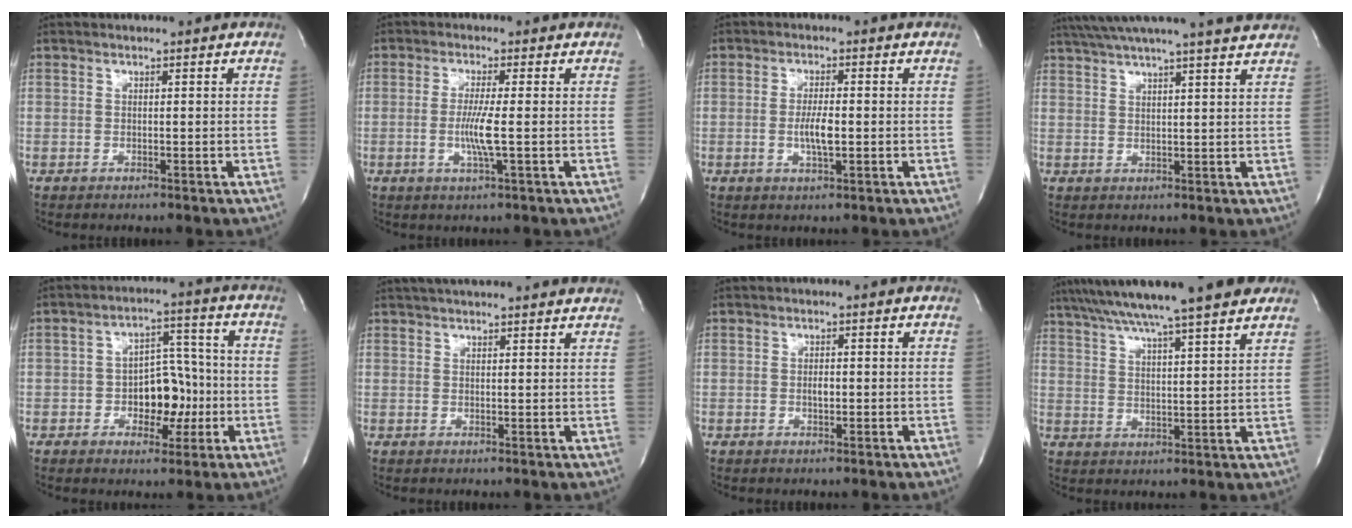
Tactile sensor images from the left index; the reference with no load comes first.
{"total": 4.6, "force": [-0.7, -0.4, 4.5], "torque": [-0.096, -0.011, -0.015]}
{"total": 3.9, "force": [-0.6, 0.7, 3.8], "torque": [-0.077, -0.005, -0.008]}
{"total": 16.3, "force": [14.8, -0.7, 6.9], "torque": [-0.126, 0.001, 0.199]}
{"total": 7.9, "force": [-1.9, 4.7, 6.1], "torque": [-0.093, 0.022, -0.026]}
{"total": 15.3, "force": [14.1, 1.7, 5.8], "torque": [-0.087, 0.041, 0.183]}
{"total": 1.1, "force": [-0.1, 0.5, 1.0], "torque": [-0.021, 0.000, 0.000]}
{"total": 20.3, "force": [17.0, 0.5, 11.1], "torque": [-0.198, 0.026, 0.248]}